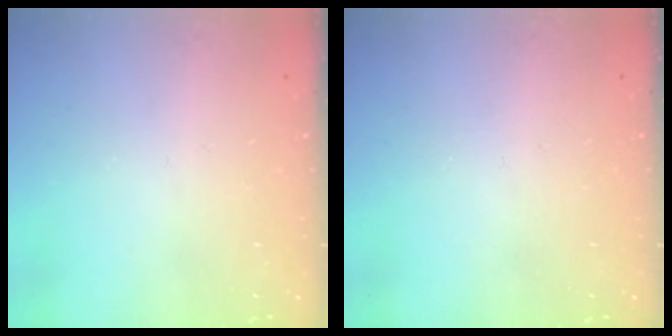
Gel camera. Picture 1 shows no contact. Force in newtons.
{"total": 0.0}